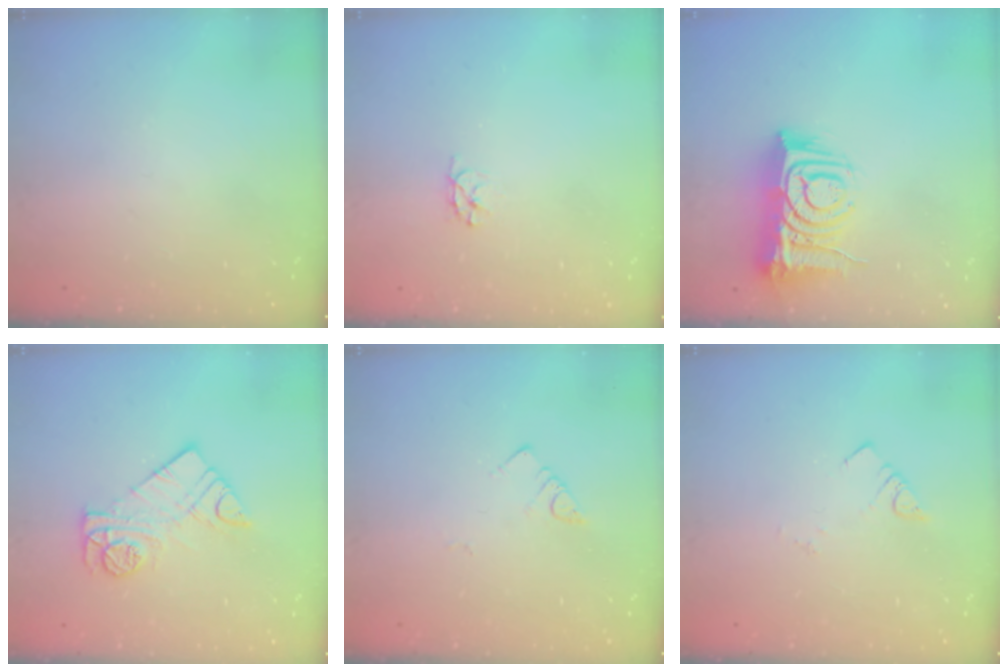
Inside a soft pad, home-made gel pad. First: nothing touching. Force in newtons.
{"total": 2.9, "press": 2.9, "slide": 0.3}
{"total": 12.8, "press": 12.7, "slide": 1.6}
{"total": 10.7, "press": 10.7, "slide": 0.6}
{"total": 2.7, "press": 2.6, "slide": 0.5}
{"total": 1.9, "press": 1.9, "slide": 0.1}